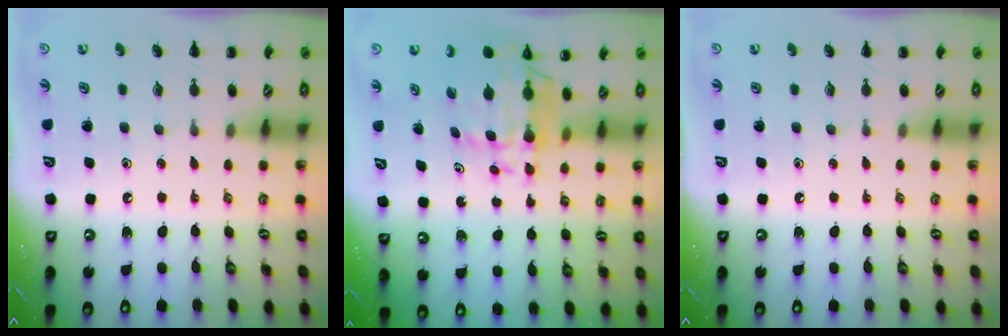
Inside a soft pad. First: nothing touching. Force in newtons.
{"total": 10.1, "press": 9.5, "slide": 3.5}
{"total": 0.0}